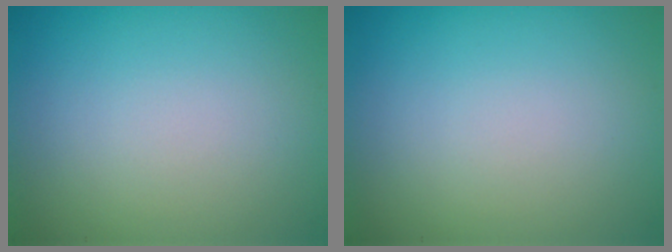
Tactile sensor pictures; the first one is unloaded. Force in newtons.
{"total": 0.0}